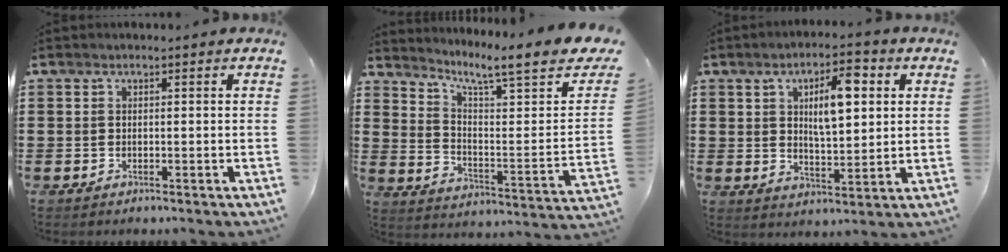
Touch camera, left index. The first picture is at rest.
{"total": 7.6, "force": [5.9, 0.1, 4.7], "torque": [-0.092, -0.048, 0.085]}
{"total": 8.1, "force": [2.7, 3.1, 7.0], "torque": [-0.109, 0.000, 0.038]}